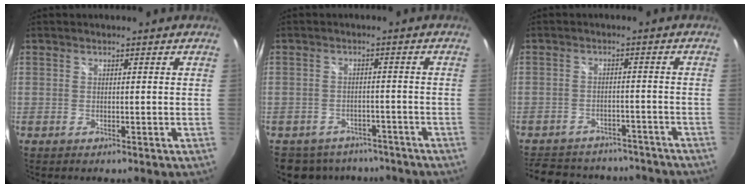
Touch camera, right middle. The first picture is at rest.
{"total": 11.3, "force": [-9.1, 6.1, 2.9], "torque": [-0.076, 0.012, -0.115]}
{"total": 19.2, "force": [-16.1, 7.9, 6.8], "torque": [-0.151, 0.025, -0.205]}